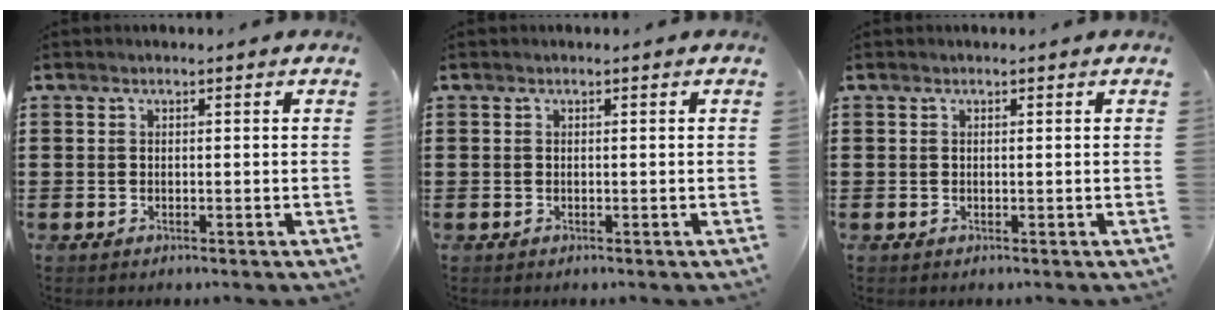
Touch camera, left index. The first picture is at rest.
{"total": 0.0}
{"total": 0.0}